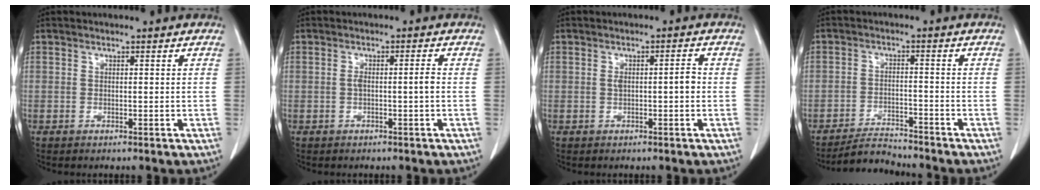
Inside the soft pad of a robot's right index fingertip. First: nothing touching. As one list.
[{"total": 2.2, "force": [-0.4, 0.0, 2.2], "torque": [-0.041, 0.002, -0.005]}, {"total": 2.8, "force": [-0.1, 0.7, 2.7], "torque": [-0.048, 0.009, 0.001]}, {"total": 4.5, "force": [-4.5, 0.3, -0.1], "torque": [-0.003, -0.010, -0.076]}]